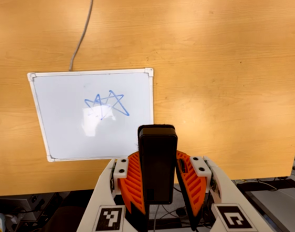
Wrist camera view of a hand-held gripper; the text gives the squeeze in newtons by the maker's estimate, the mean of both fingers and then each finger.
{"total": 7.8, "left": 6.0, "right": 9.6}